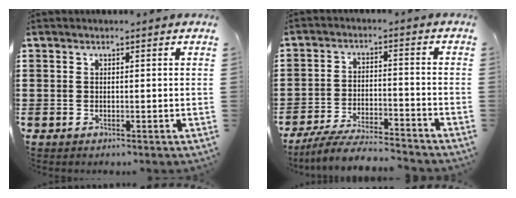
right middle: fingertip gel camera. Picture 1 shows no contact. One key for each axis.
{"total": 6.3, "fx": -5.9, "fy": 0.3, "fz": 2.2, "tx": -0.052, "ty": -0.009, "tz": -0.117}